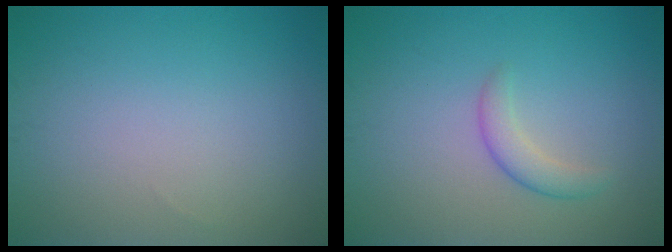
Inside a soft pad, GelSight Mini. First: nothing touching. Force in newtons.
{"total": 1.9, "press": 1.9, "slide": 0.0}